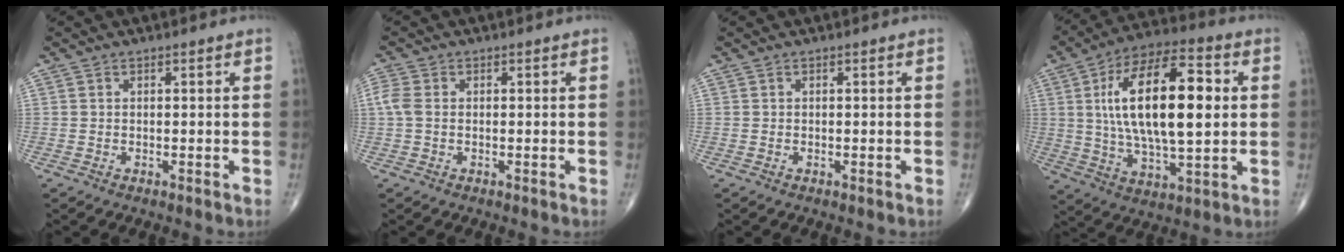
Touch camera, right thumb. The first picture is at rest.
{"total": 2.9, "force": [0.0, 2.0, 2.1], "torque": [-0.061, 0.005, -0.005]}
{"total": 0.0}
{"total": 22.3, "force": [3.3, 9.3, 20.0], "torque": [-0.339, 0.009, 0.052]}